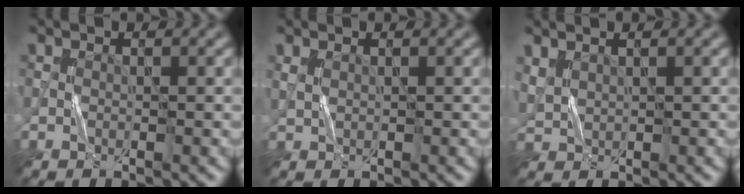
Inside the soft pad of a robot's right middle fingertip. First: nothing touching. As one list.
[{"total": 0.6, "force": [0.4, 0.2, 0.3], "torque": [-0.012, -0.002, 0.012]}, {"total": 1.7, "force": [1.2, 0.8, 0.9], "torque": [-0.026, 0.003, 0.033]}]